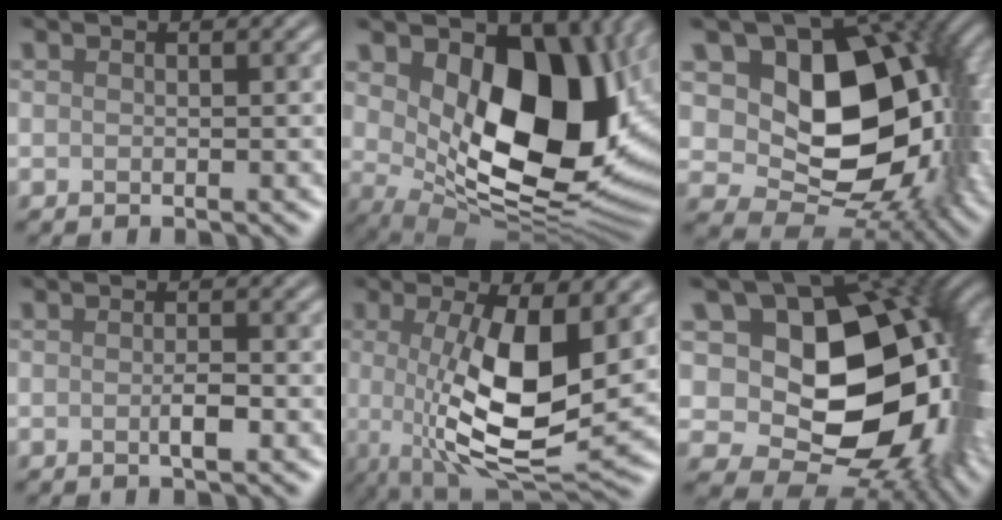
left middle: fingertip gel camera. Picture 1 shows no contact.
{"total": 13.8, "force": [3.2, 8.3, 10.5], "torque": [-0.145, -0.031, 0.067]}
{"total": 14.5, "force": [2.2, 9.6, 10.7], "torque": [-0.146, -0.019, 0.042]}
{"total": 1.3, "force": [-0.3, 0.2, 1.3], "torque": [-0.025, -0.003, -0.006]}
{"total": 9.6, "force": [0.5, 3.0, 9.2], "torque": [-0.163, -0.016, 0.013]}
{"total": 16.7, "force": [1.4, 11.2, 12.2], "torque": [-0.175, 0.000, 0.032]}